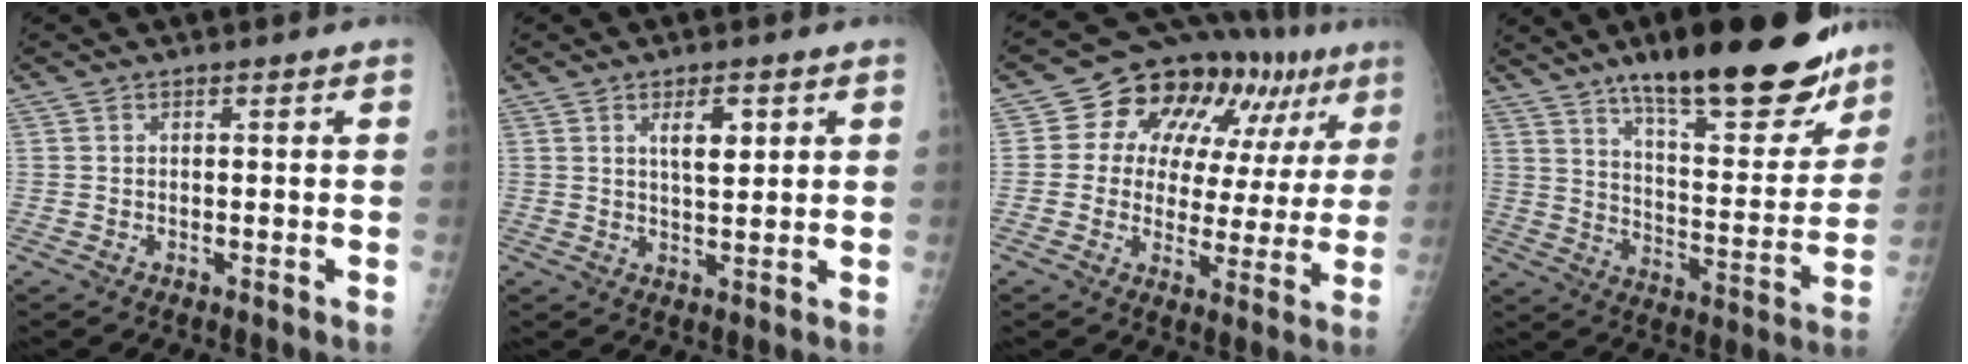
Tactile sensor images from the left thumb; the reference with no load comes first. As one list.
[{"total": 4.8, "force": [2.0, 2.0, 3.9], "torque": [-0.050, -0.011, 0.035]}, {"total": 19.3, "force": [8.0, 11.8, 13.1], "torque": [-0.127, 0.010, 0.110]}, {"total": 26.3, "force": [18.4, 7.6, 17.1], "torque": [-0.205, -0.078, 0.272]}]